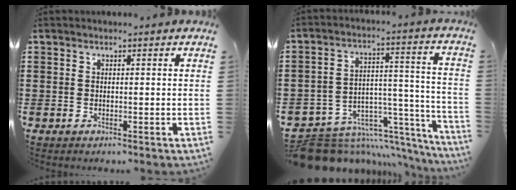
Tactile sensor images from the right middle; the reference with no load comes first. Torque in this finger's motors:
{"motor_torque": [1.59, -0.55, 0.46, 0.05]}